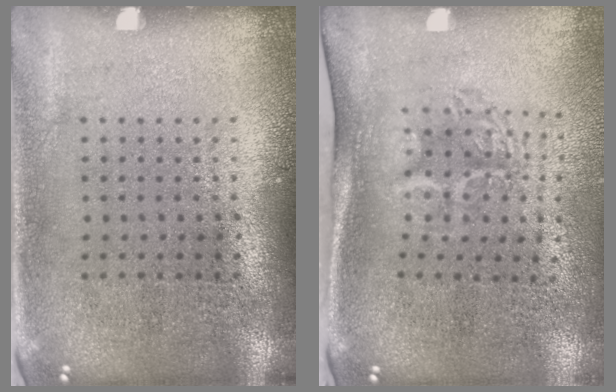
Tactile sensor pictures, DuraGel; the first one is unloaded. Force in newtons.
{"total": 1.8, "press": 1.3, "slide": 1.3}